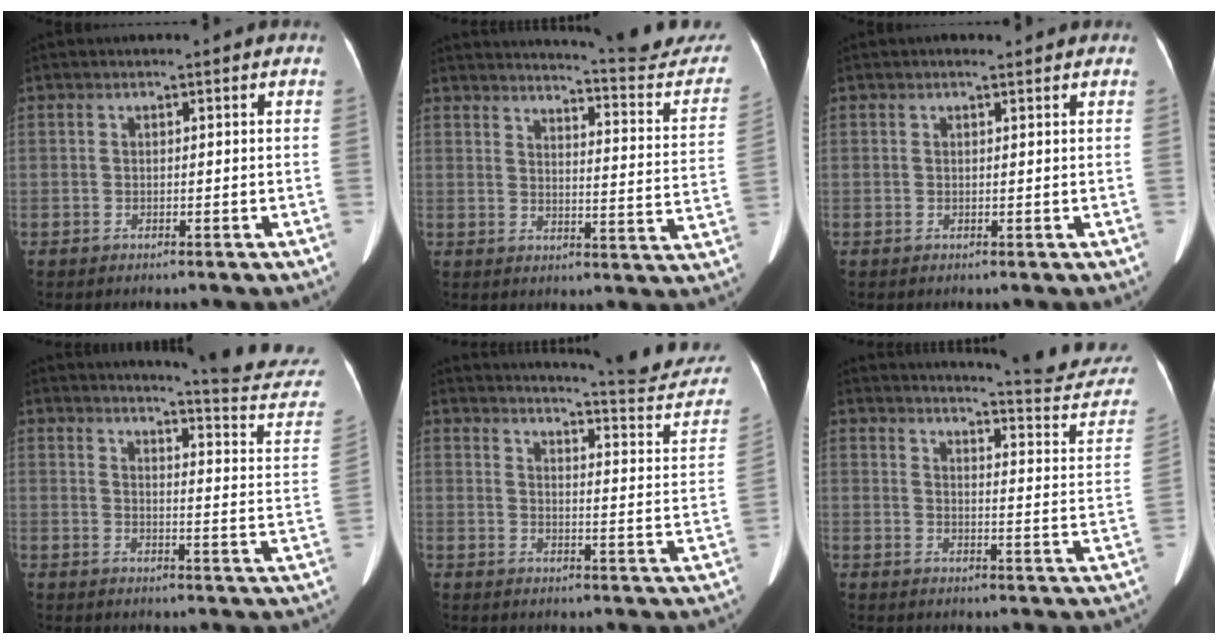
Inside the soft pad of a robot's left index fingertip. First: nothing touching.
{"total": 18.8, "force": [18.3, 0.7, 4.3], "torque": [-0.053, -0.104, 0.203]}
{"total": 1.1, "force": [0.9, 0.2, 0.6], "torque": [-0.015, 0.011, 0.015]}
{"total": 17.3, "force": [17.1, -1.1, 2.8], "torque": [-0.031, -0.138, 0.181]}
{"total": 19.3, "force": [18.5, 1.3, 5.3], "torque": [-0.065, -0.085, 0.212]}
{"total": 18.9, "force": [18.4, 1.1, 4.4], "torque": [-0.052, -0.099, 0.202]}